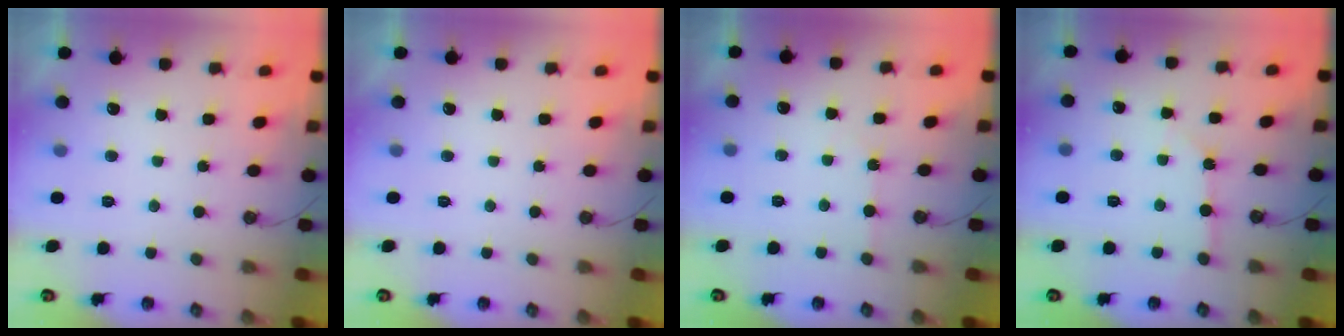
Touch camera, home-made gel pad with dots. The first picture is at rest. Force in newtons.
{"total": 0.0}
{"total": 2.2, "press": 2.2, "slide": 0.4}
{"total": 2.7, "press": 2.7, "slide": 0.4}